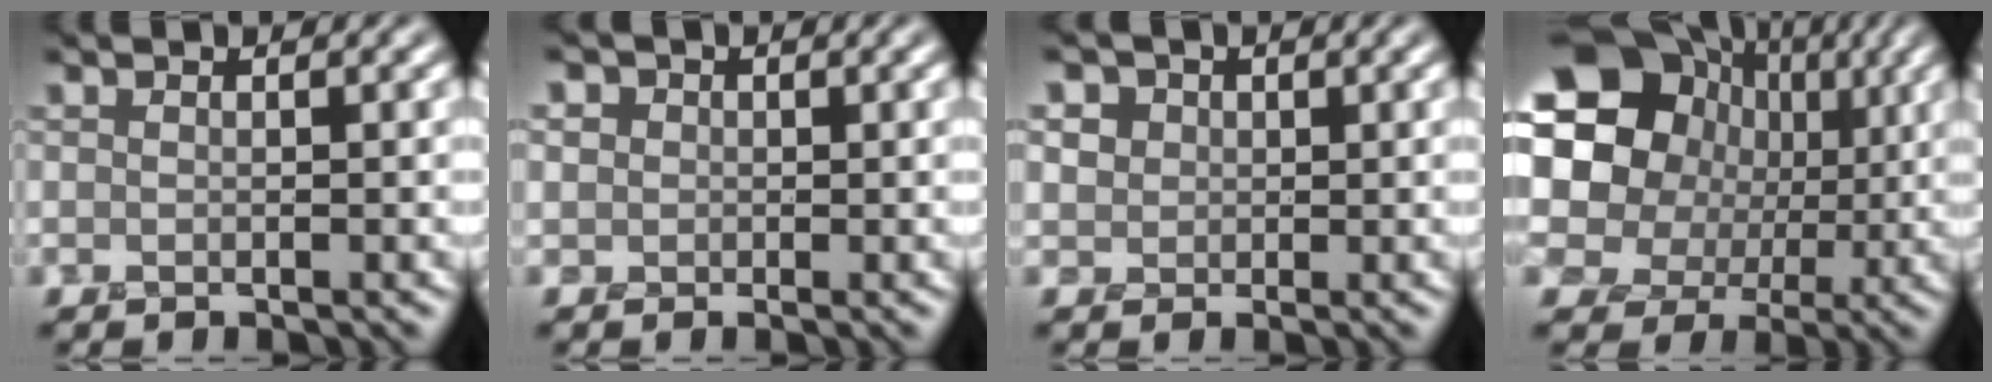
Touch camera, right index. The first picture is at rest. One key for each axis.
{"total": 2.2, "fx": 0.4, "fy": 2.0, "fz": 0.7, "tx": -0.010, "ty": 0.005, "tz": -0.007}
{"total": 3.9, "fx": 1.5, "fy": 3.3, "fz": 1.5, "tx": -0.033, "ty": 0.006, "tz": 0.014}
{"total": 16.5, "fx": 3.7, "fy": 13.8, "fz": 8.2, "tx": -0.160, "ty": 0.028, "tz": 0.038}